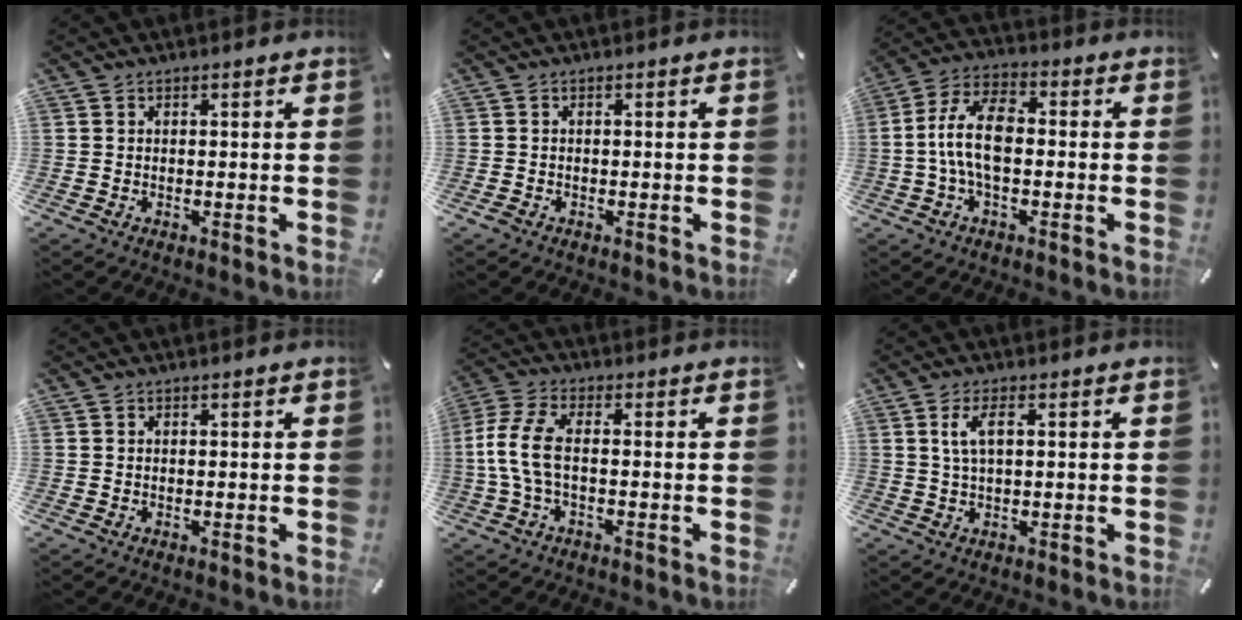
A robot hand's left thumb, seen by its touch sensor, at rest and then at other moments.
{"total": 0.5, "force": [-0.4, 0.2, 0.2], "torque": [-0.003, -0.001, -0.008]}
{"total": 10.9, "force": [-1.2, 5.8, 9.1], "torque": [-0.186, 0.009, -0.020]}
{"total": 0.0}
{"total": 8.5, "force": [-1.1, 3.7, 7.6], "torque": [-0.167, -0.007, -0.021]}
{"total": 4.7, "force": [1.3, 1.8, 4.2], "torque": [-0.094, 0.004, 0.019]}